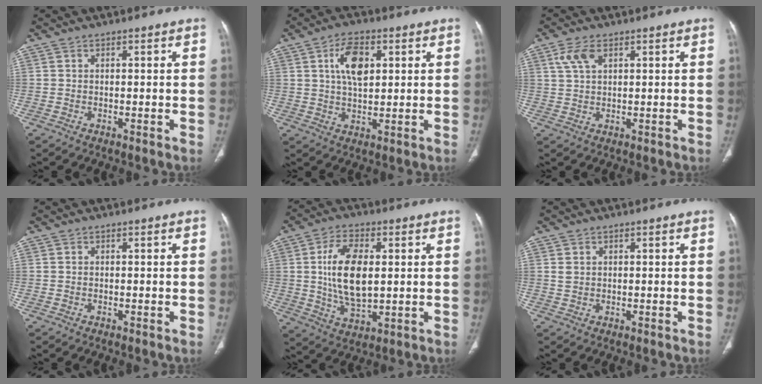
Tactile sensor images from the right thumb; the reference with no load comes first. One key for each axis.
{"total": 8.0, "fx": 2.5, "fy": 4.3, "fz": 6.3, "tx": -0.100, "ty": -0.006, "tz": 0.045}
{"total": 4.4, "fx": 2.0, "fy": 2.3, "fz": 3.1, "tx": -0.067, "ty": 0.003, "tz": 0.045}
{"total": 0.0}
{"total": 13.0, "fx": 1.5, "fy": 6.8, "fz": 11.0, "tx": -0.199, "ty": -0.010, "tz": 0.032}
{"total": 1.5, "fx": 0.5, "fy": 1.2, "fz": 0.7, "tx": -0.013, "ty": -0.002, "tz": 0.015}